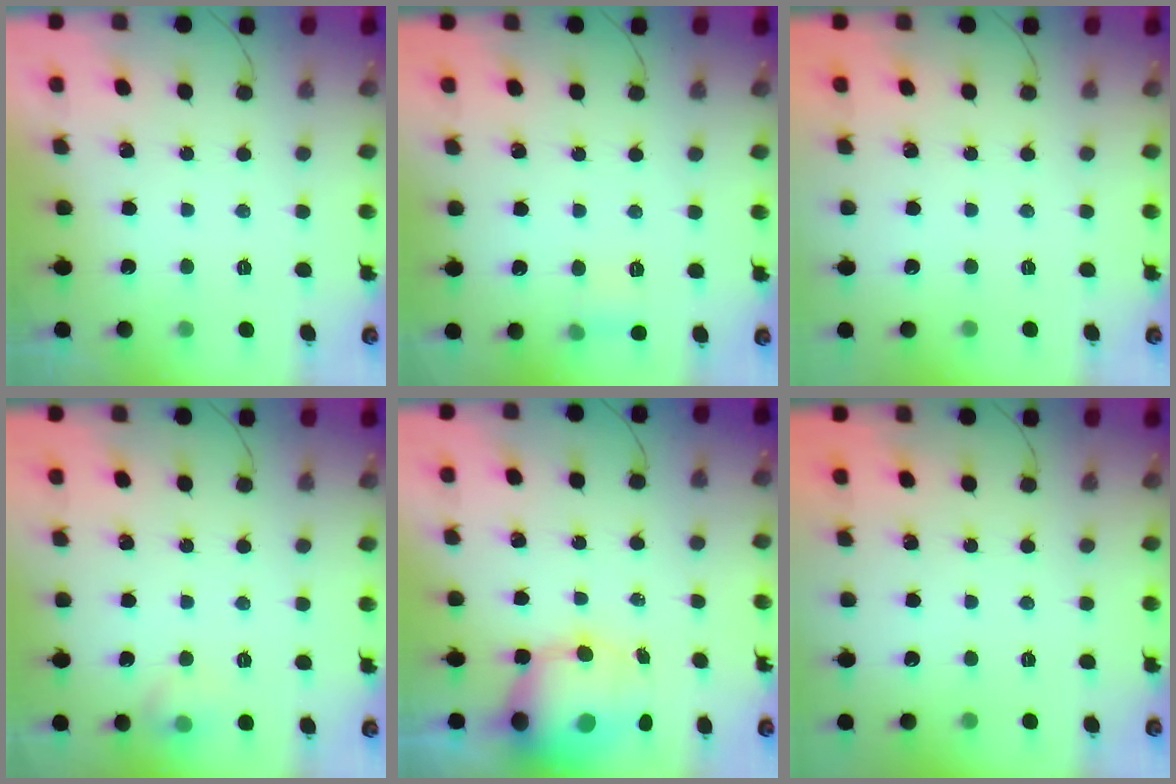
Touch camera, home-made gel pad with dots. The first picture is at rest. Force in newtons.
{"total": 5.1, "press": 4.9, "slide": 1.4}
{"total": 0.0}
{"total": 5.8, "press": 5.6, "slide": 1.7}
{"total": 10.8, "press": 10.4, "slide": 2.8}
{"total": 0.0}